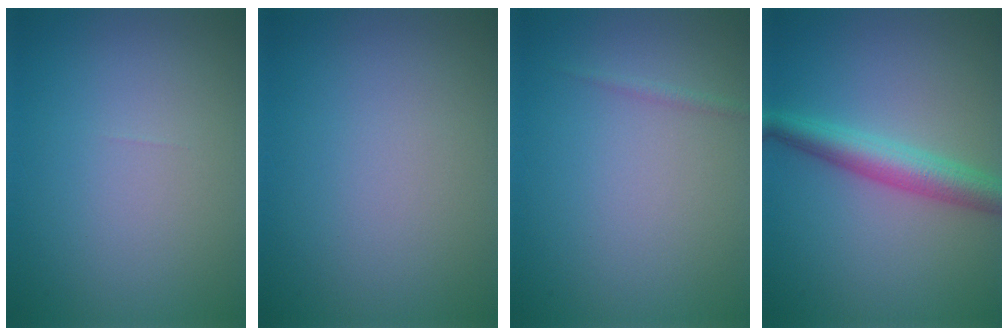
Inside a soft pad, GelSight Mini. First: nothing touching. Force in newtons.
{"total": 0.0}
{"total": 0.6, "press": 0.6, "slide": 0.0}
{"total": 4.3, "press": 4.3, "slide": 0.1}